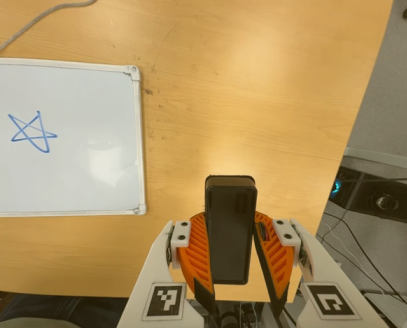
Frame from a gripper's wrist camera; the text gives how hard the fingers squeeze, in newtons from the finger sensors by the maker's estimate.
{"total": 9.6, "left": 7.9, "right": 11.3}